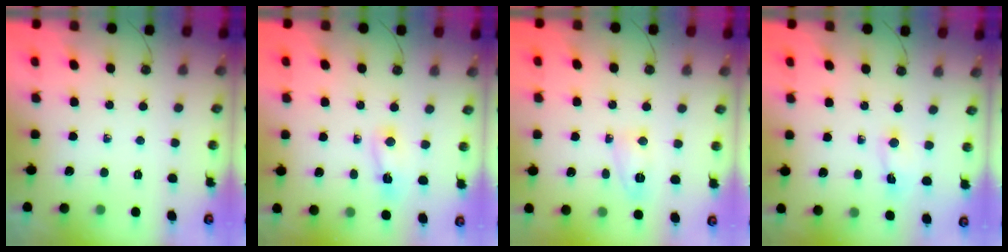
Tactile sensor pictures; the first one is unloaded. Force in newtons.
{"total": 2.6, "press": 2.6, "slide": 0.6}
{"total": 3.7, "press": 3.3, "slide": 1.7}
{"total": 1.0, "press": 1.0, "slide": 0.4}